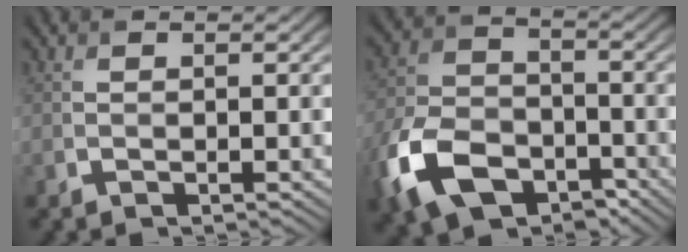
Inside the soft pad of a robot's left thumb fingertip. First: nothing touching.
{"total": 12.7, "force": [-6.9, 7.7, 7.4], "torque": [-0.186, -0.022, -0.140]}